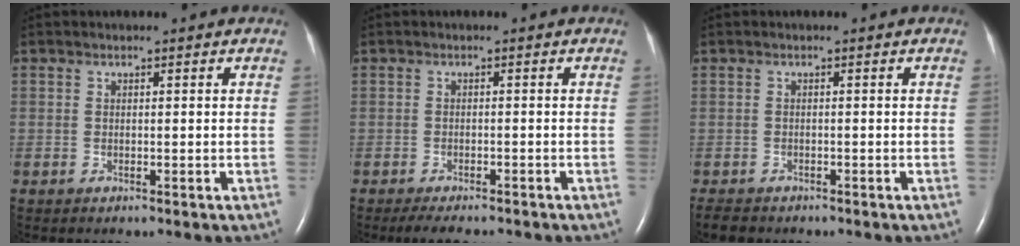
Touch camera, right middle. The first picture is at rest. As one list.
[{"total": 6.0, "force": [-5.1, 1.5, 2.7], "torque": [-0.035, -0.008, -0.071]}, {"total": 3.2, "force": [-2.8, 1.2, 1.0], "torque": [-0.020, -0.006, -0.041]}]